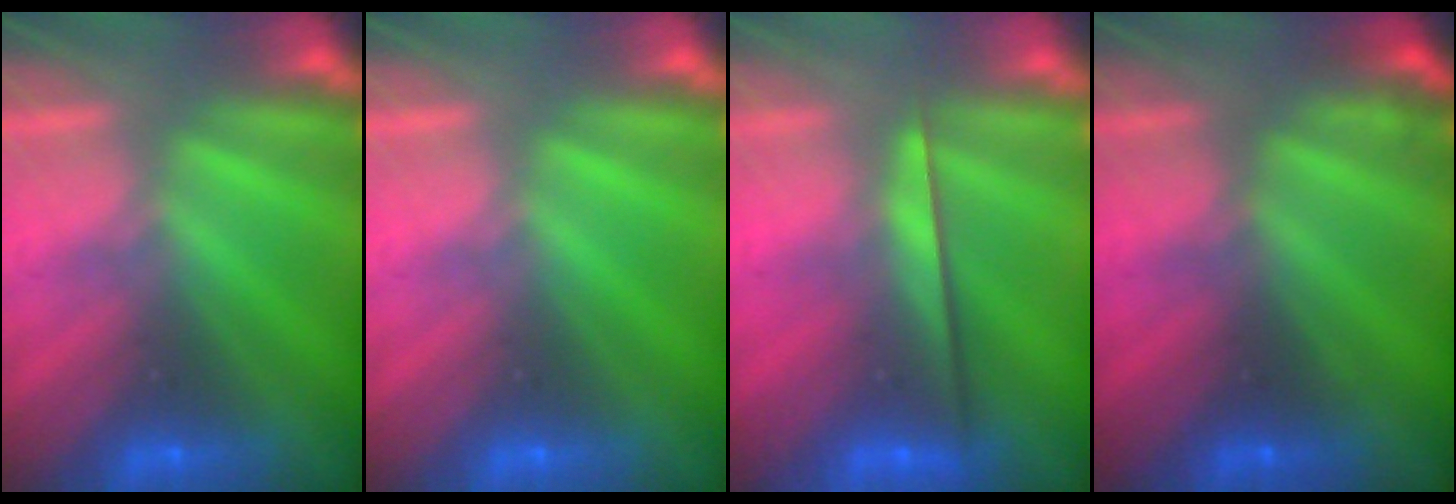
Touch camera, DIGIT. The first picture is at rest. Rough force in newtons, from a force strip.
{"total": 0.0}
{"total": 2.2}
{"total": 1.4}